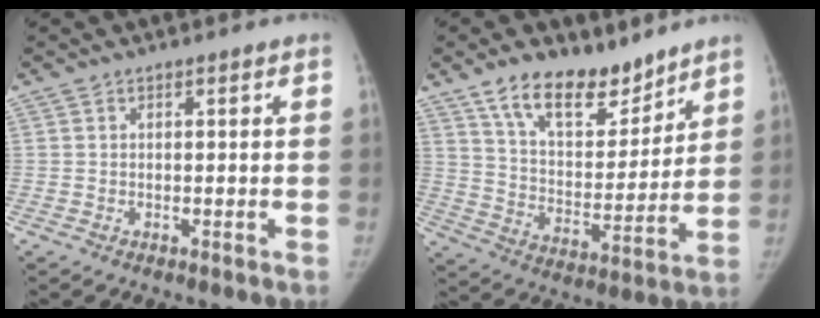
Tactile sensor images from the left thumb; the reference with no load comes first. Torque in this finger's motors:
{"motor_torque": [0.13, 0.14, 1.15, -0.98, 0.07]}